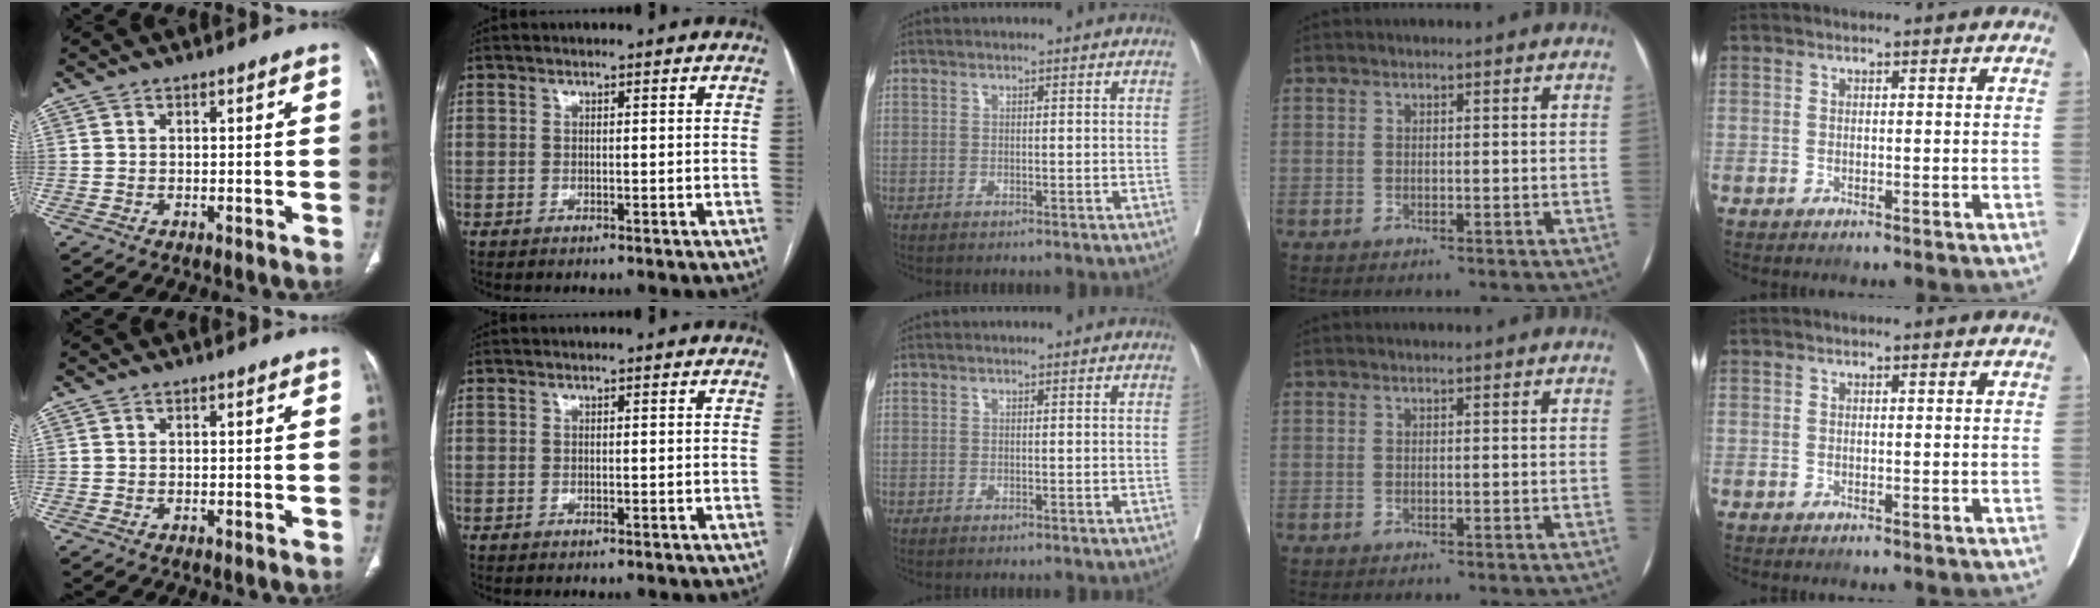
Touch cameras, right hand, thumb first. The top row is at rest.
{}